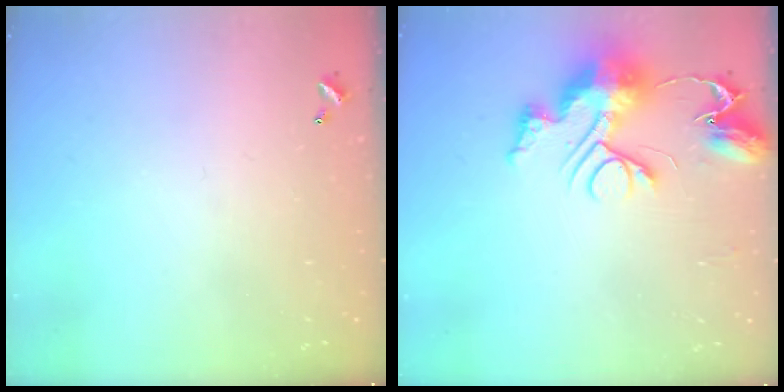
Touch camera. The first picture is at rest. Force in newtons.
{"total": 12.5, "press": 12.4, "slide": 1.2}